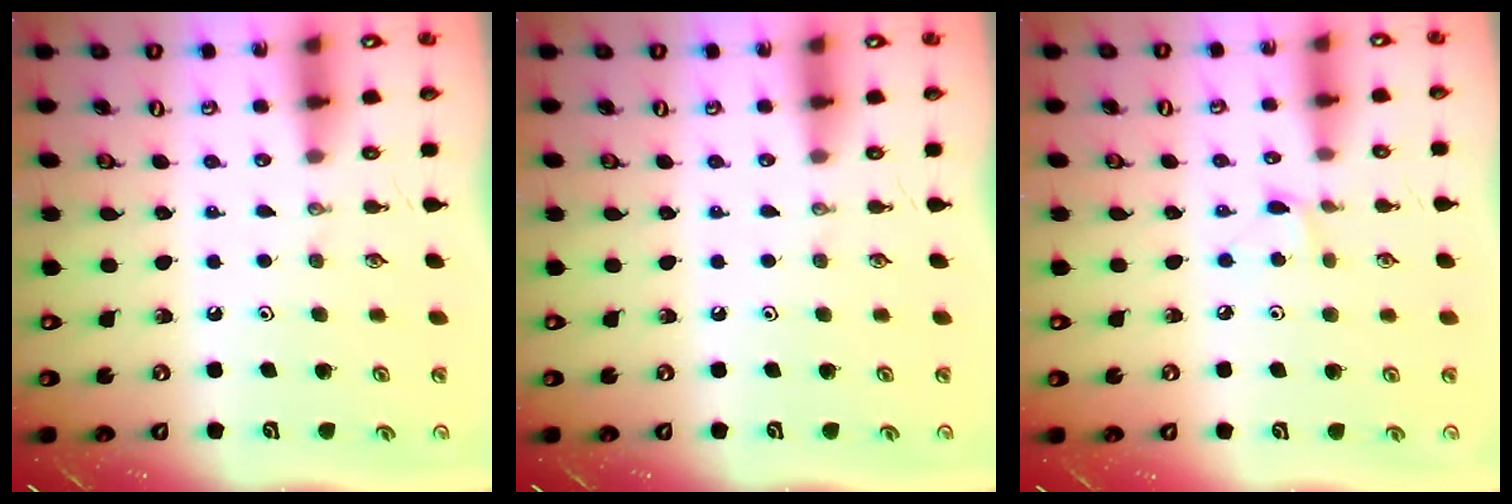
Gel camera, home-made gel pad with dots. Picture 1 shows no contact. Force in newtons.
{"total": 0.0}
{"total": 3.7, "press": 3.7, "slide": 0.5}